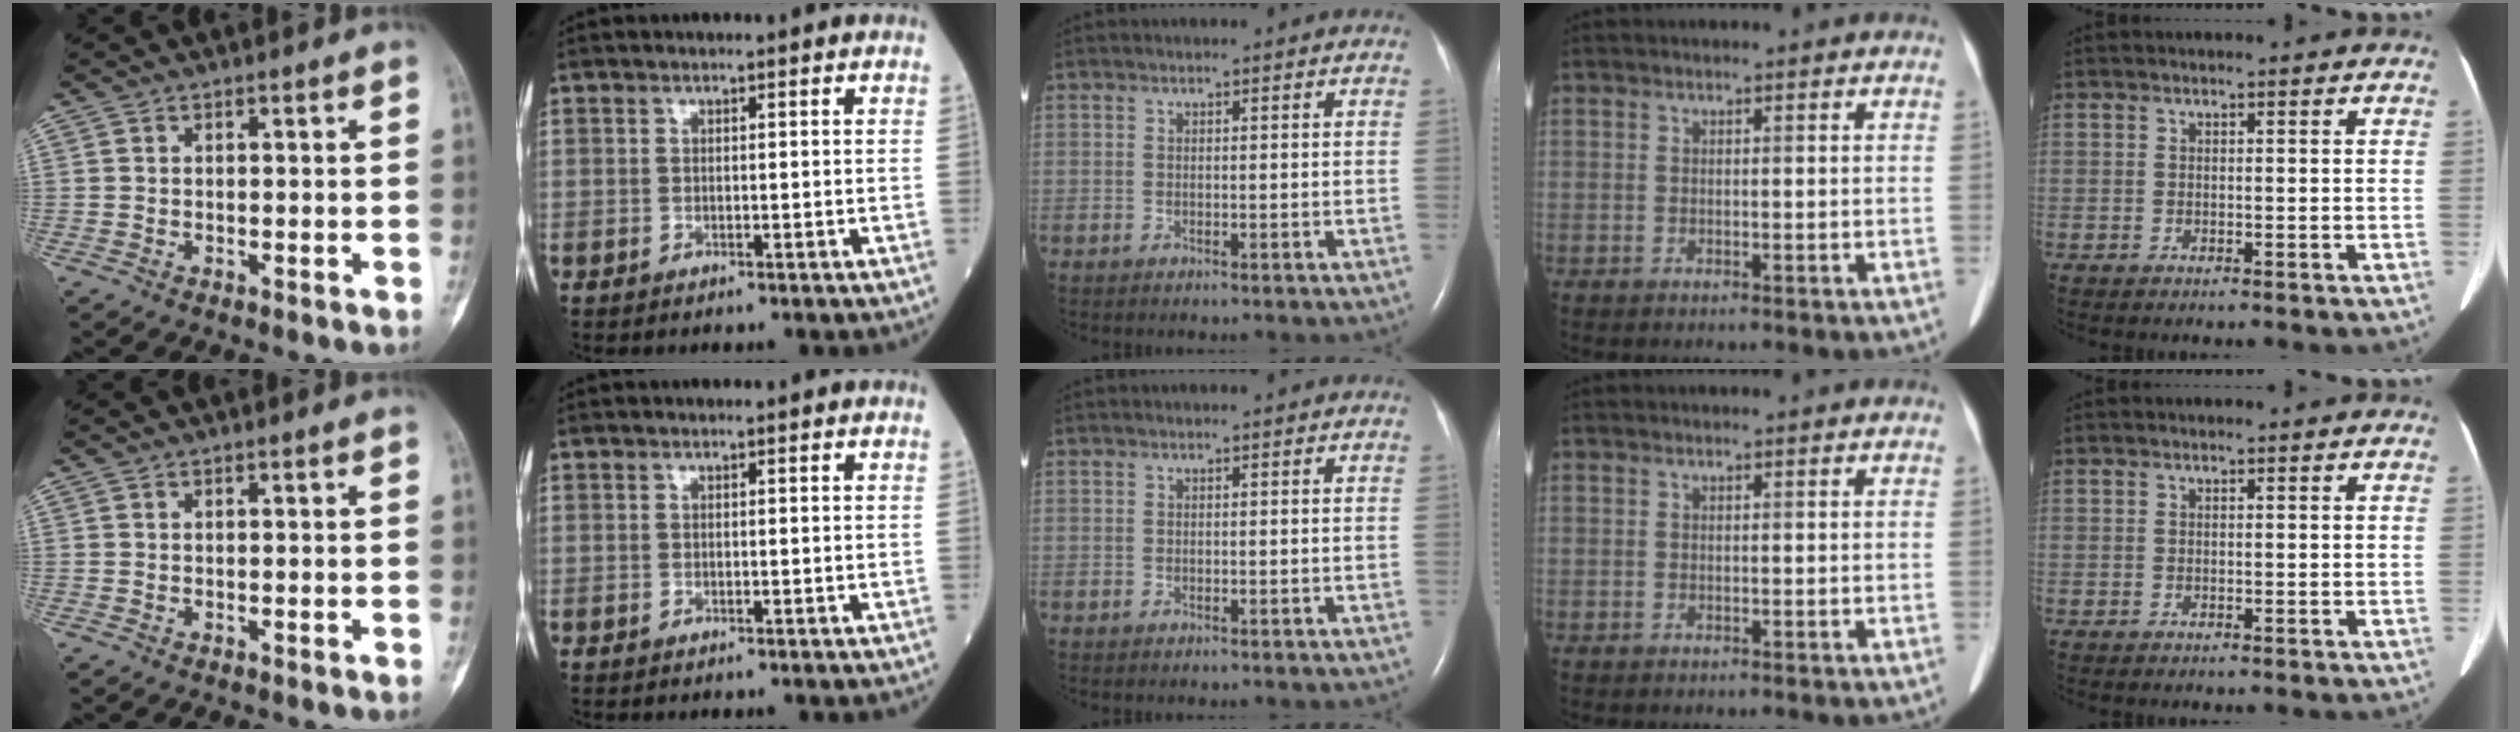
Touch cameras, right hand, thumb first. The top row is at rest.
{}